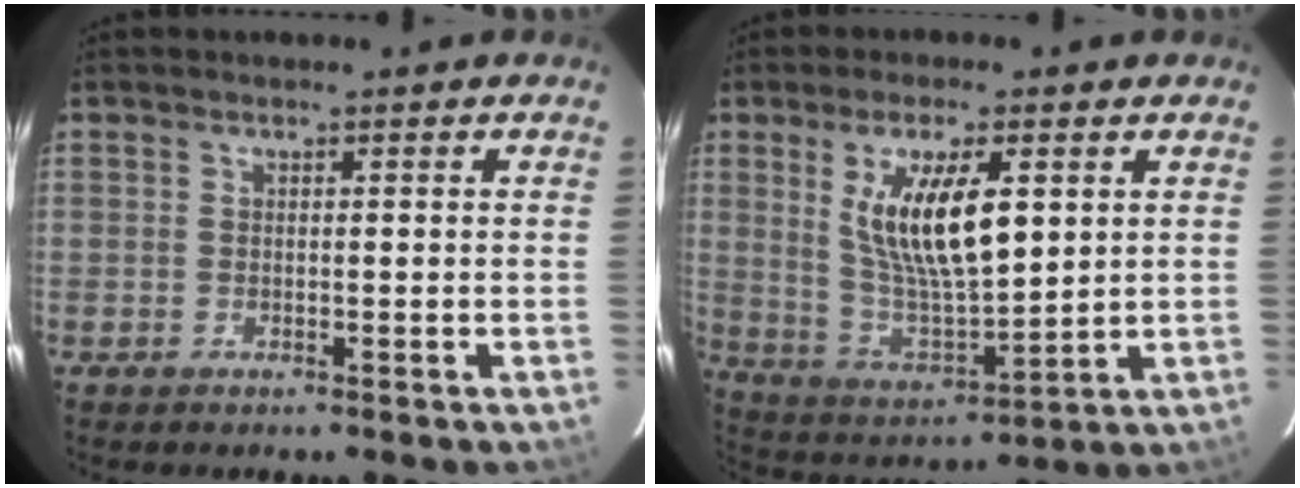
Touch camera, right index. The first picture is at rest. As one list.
[{"total": 14.2, "force": [4.1, 4.7, 12.7], "torque": [-0.239, -0.007, 0.090]}]